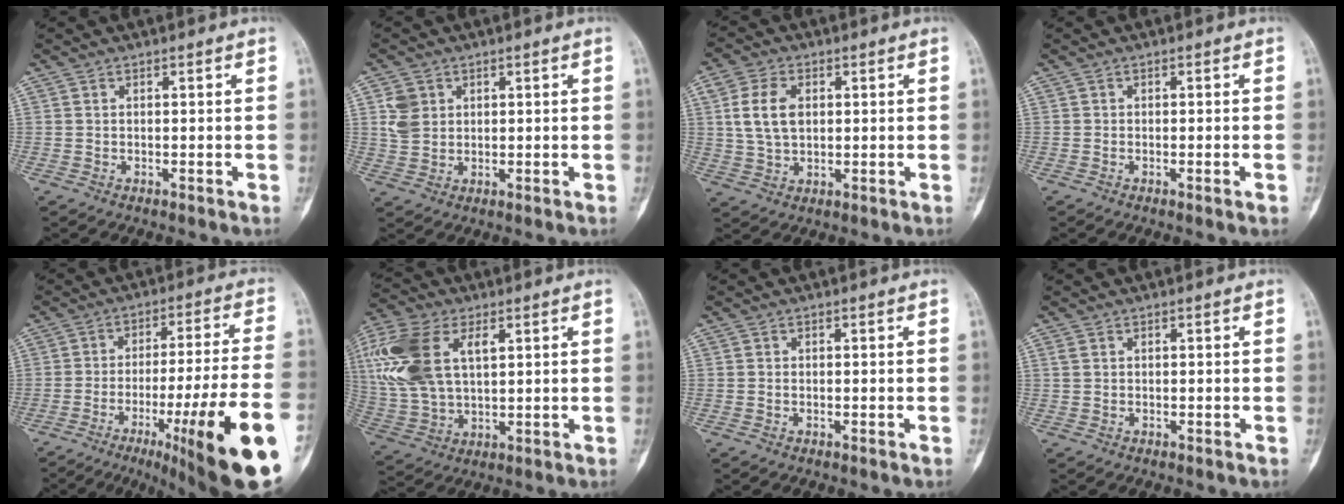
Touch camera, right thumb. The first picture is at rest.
{"total": 4.8, "force": [1.7, 4.0, 2.2], "torque": [-0.022, 0.000, 0.037]}
{"total": 8.1, "force": [1.6, 5.3, 5.8], "torque": [-0.113, 0.004, 0.035]}
{"total": 1.3, "force": [-0.5, -0.1, 1.3], "torque": [-0.022, -0.002, -0.005]}
{"total": 24.1, "force": [-10.3, 2.2, 21.7], "torque": [-0.264, 0.023, -0.148]}
{"total": 19.0, "force": [5.8, 11.0, 14.3], "torque": [-0.316, 0.002, 0.111]}
{"total": 0.0}
{"total": 1.1, "force": [0.4, 0.8, 0.7], "torque": [-0.011, 0.006, 0.011]}